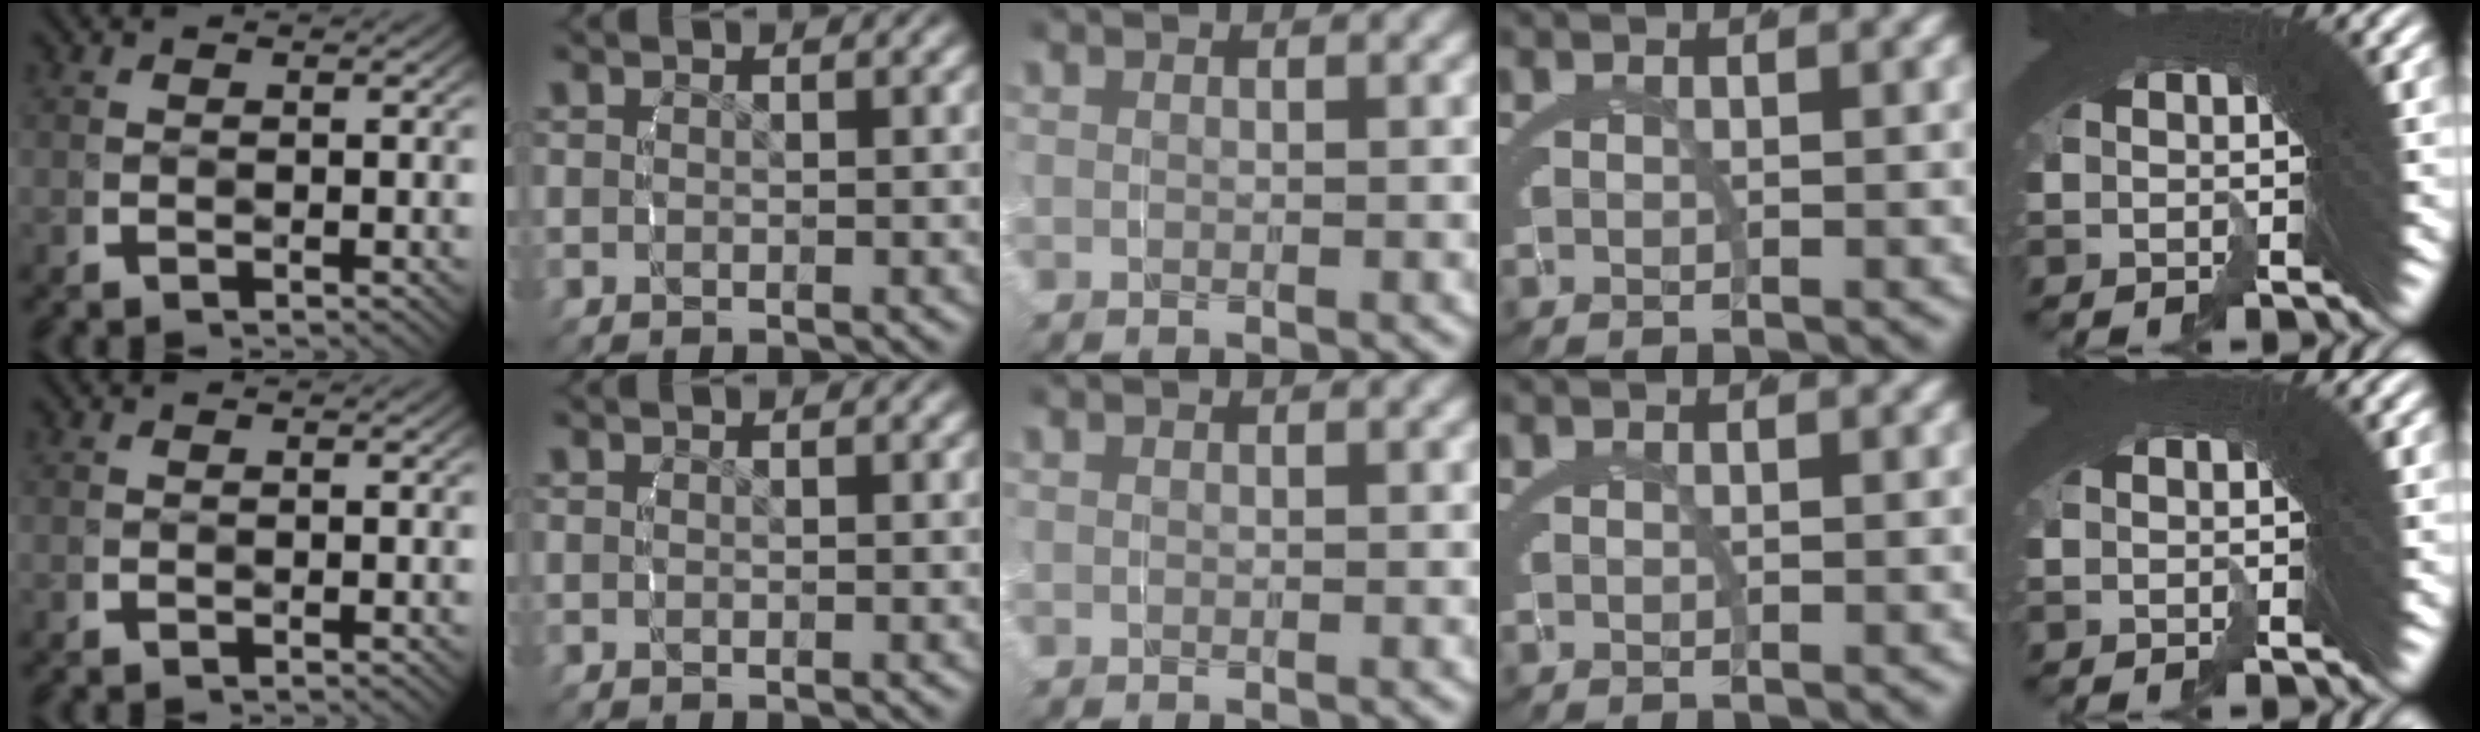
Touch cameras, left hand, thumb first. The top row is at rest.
{}